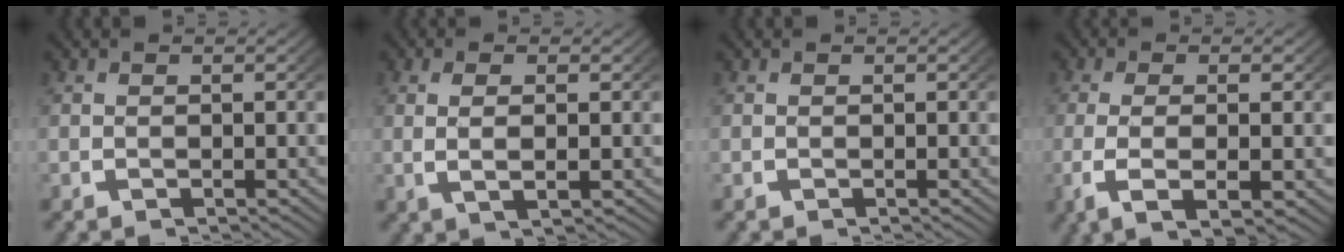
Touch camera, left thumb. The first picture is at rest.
{"total": 2.6, "force": [0.3, 0.5, 2.6], "torque": [-0.051, -0.001, 0.012]}
{"total": 0.0}
{"total": 5.7, "force": [-1.2, 2.1, 5.2], "torque": [-0.114, -0.015, -0.010]}